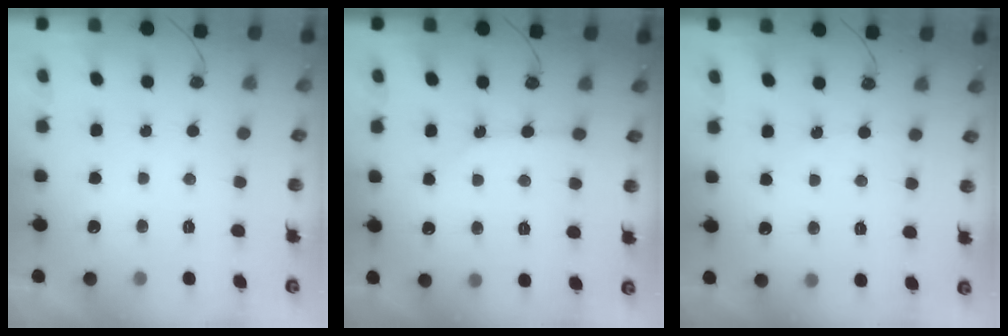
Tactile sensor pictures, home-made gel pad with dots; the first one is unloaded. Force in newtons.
{"total": 3.0, "press": 3.0, "slide": 0.4}
{"total": 2.3, "press": 2.3, "slide": 0.4}